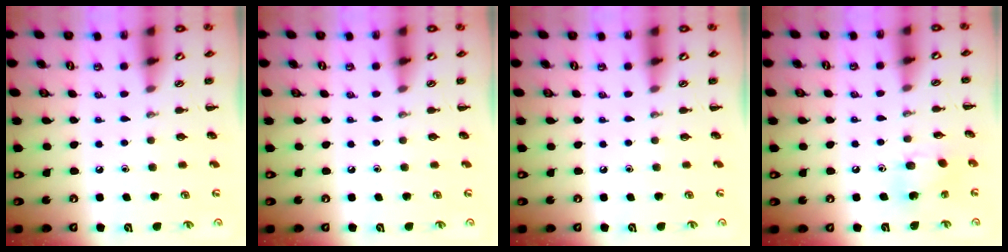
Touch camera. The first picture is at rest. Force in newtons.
{"total": 0.0}
{"total": 0.0}
{"total": 5.6, "press": 5.6, "slide": 0.7}